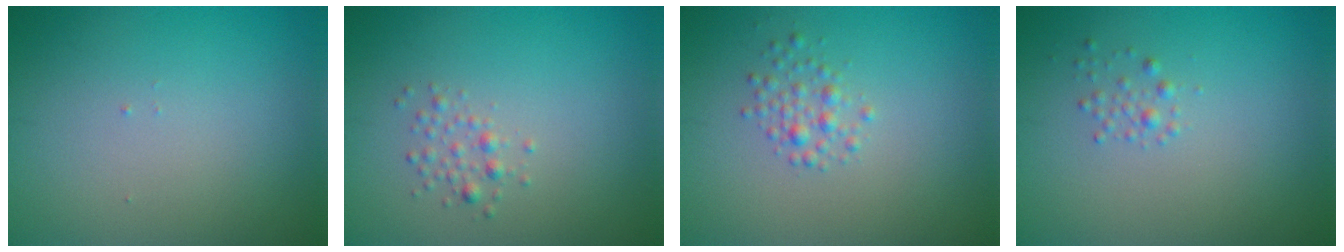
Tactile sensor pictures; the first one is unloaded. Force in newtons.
{"total": 1.2, "press": 1.2, "slide": 0.1}
{"total": 1.6, "press": 1.6, "slide": 0.1}
{"total": 0.9, "press": 0.9, "slide": 0.1}